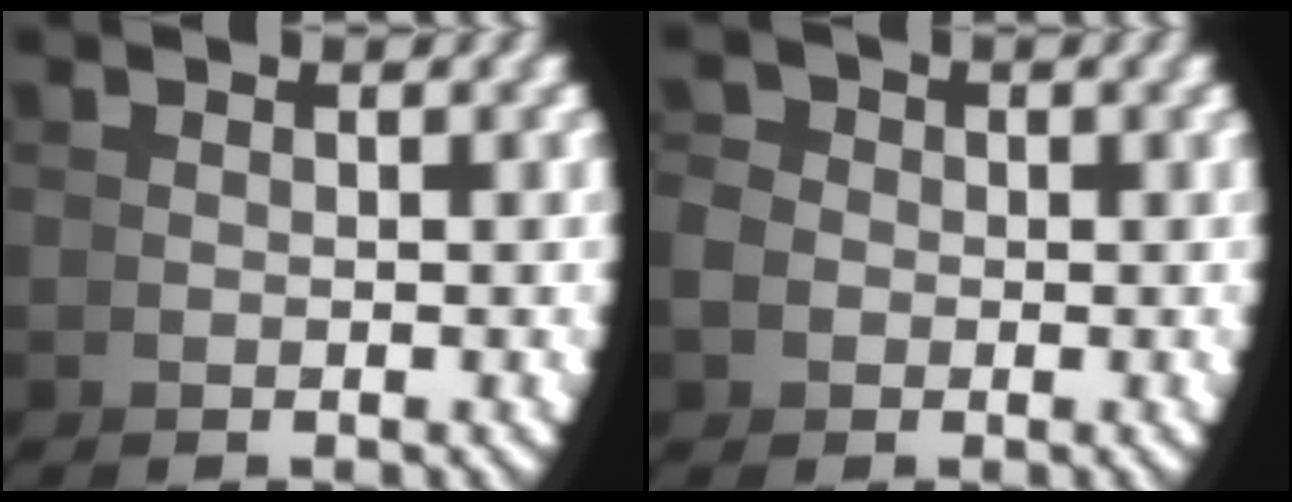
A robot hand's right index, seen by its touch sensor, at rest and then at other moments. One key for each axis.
{"total": 2.3, "fx": 0.0, "fy": 2.2, "fz": 0.8, "tx": -0.012, "ty": 0.001, "tz": -0.005}